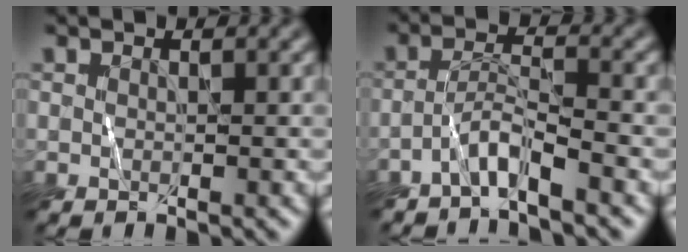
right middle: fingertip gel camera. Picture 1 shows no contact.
{"total": 2.8, "force": [-2.2, 0.1, 1.7], "torque": [-0.029, 0.013, -0.050]}